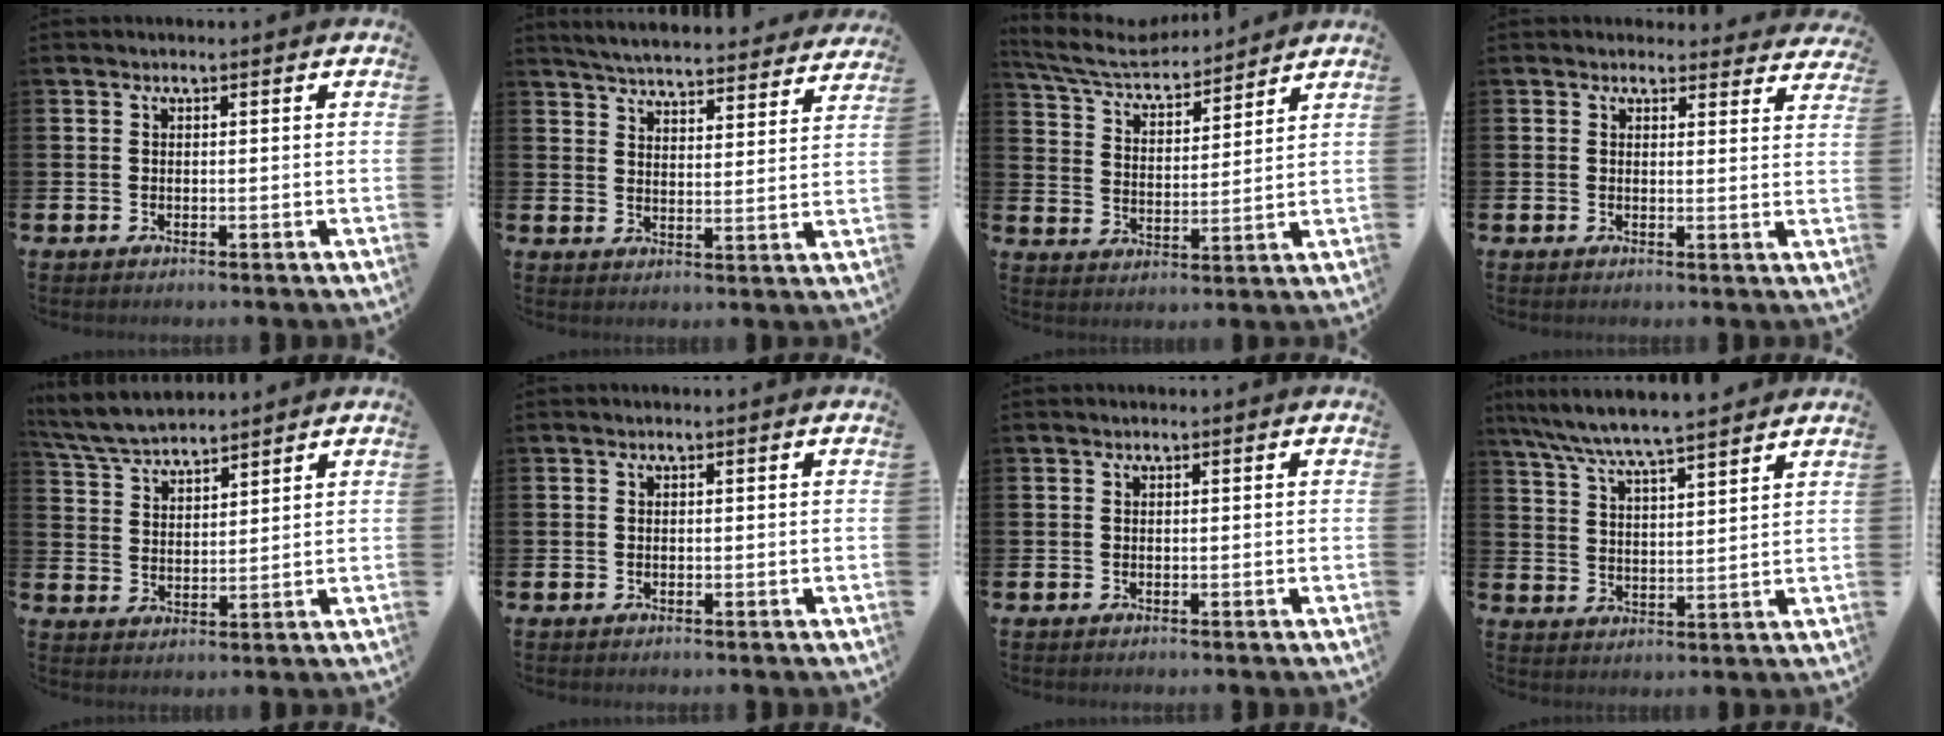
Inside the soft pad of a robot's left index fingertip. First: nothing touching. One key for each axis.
{"total": 5.5, "fx": 5.4, "fy": 0.5, "fz": 0.8, "tx": -0.032, "ty": -0.042, "tz": 0.093}
{"total": 6.5, "fx": 6.0, "fy": 1.5, "fz": 2.0, "tx": -0.068, "ty": -0.037, "tz": 0.104}
{"total": 2.5, "fx": 2.3, "fy": 0.8, "fz": -0.1, "tx": 0.008, "ty": -0.012, "tz": 0.040}
{"total": 5.7, "fx": 5.6, "fy": 0.9, "fz": 0.9, "tx": -0.041, "ty": -0.023, "tz": 0.102}
{"total": 0.0}
{"total": 0.0}
{"total": 7.1, "fx": 6.8, "fy": 0.0, "fz": 2.0, "tx": -0.064, "ty": -0.038, "tz": 0.120}